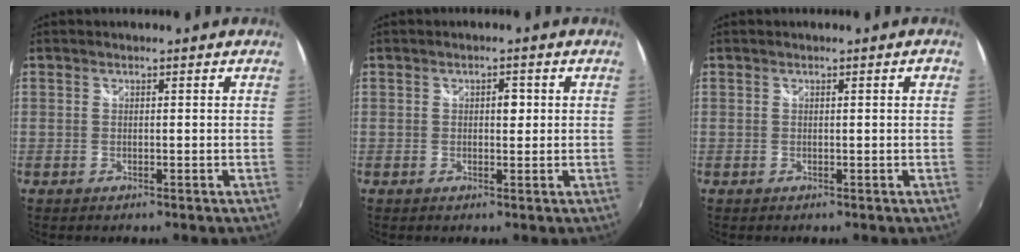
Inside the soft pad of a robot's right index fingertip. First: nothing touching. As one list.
[{"total": 1.8, "force": [0.2, 1.2, 1.4], "torque": [-0.019, 0.006, 0.002]}, {"total": 1.2, "force": [0.4, -0.1, 1.2], "torque": [-0.016, 0.004, 0.004]}]